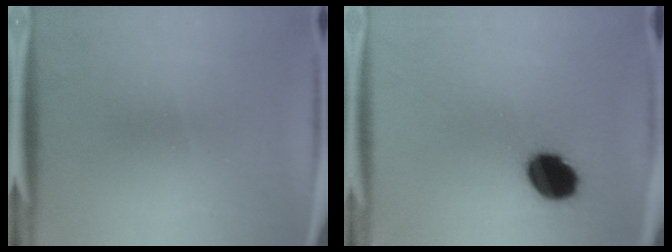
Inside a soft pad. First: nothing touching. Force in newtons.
{"total": 11.8}